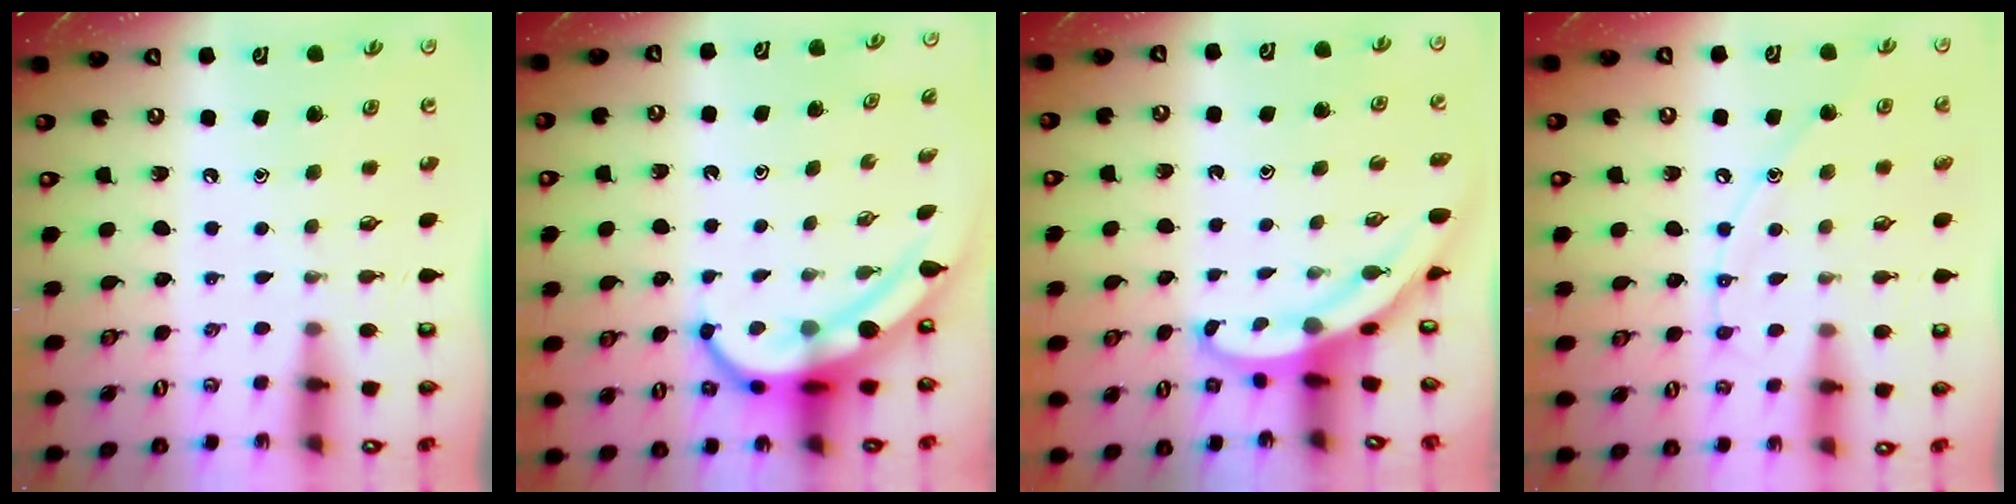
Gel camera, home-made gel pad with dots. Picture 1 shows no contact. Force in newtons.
{"total": 8.0, "press": 7.9, "slide": 0.7}
{"total": 3.8, "press": 3.8, "slide": 0.2}
{"total": 8.5, "press": 8.5, "slide": 0.6}